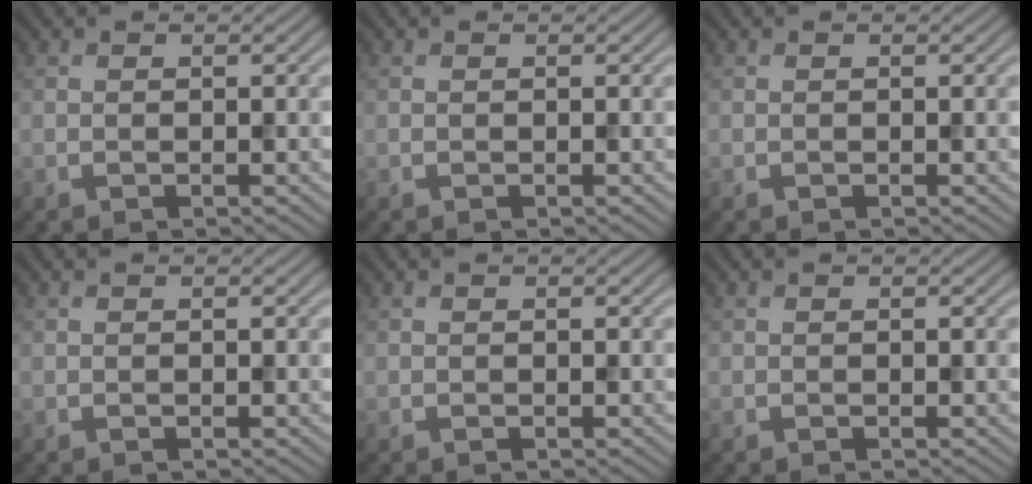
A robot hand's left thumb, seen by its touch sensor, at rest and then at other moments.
{"total": 0.0}
{"total": 0.0}
{"total": 0.0}
{"total": 0.0}
{"total": 0.0}